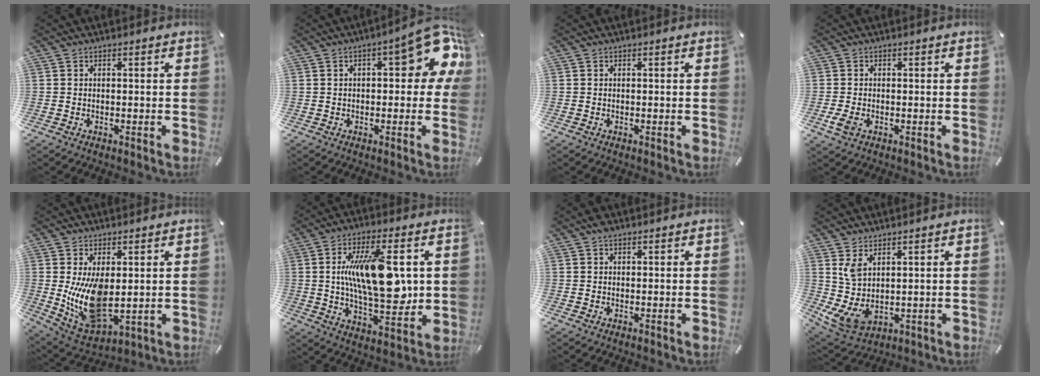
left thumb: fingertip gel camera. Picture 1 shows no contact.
{"total": 14.4, "force": [4.6, 5.5, 12.4], "torque": [-0.148, -0.026, 0.070]}
{"total": 0.0}
{"total": 2.9, "force": [-0.6, 2.3, 1.7], "torque": [-0.033, -0.003, -0.013]}
{"total": 13.2, "force": [1.8, 7.3, 10.8], "torque": [-0.225, -0.024, 0.040]}
{"total": 18.4, "force": [3.1, 7.8, 16.4], "torque": [-0.304, -0.012, 0.045]}
{"total": 1.6, "force": [1.1, 0.8, 0.7], "torque": [-0.017, 0.002, 0.021]}
{"total": 6.5, "force": [3.3, 3.7, 4.2], "torque": [-0.113, -0.020, 0.061]}